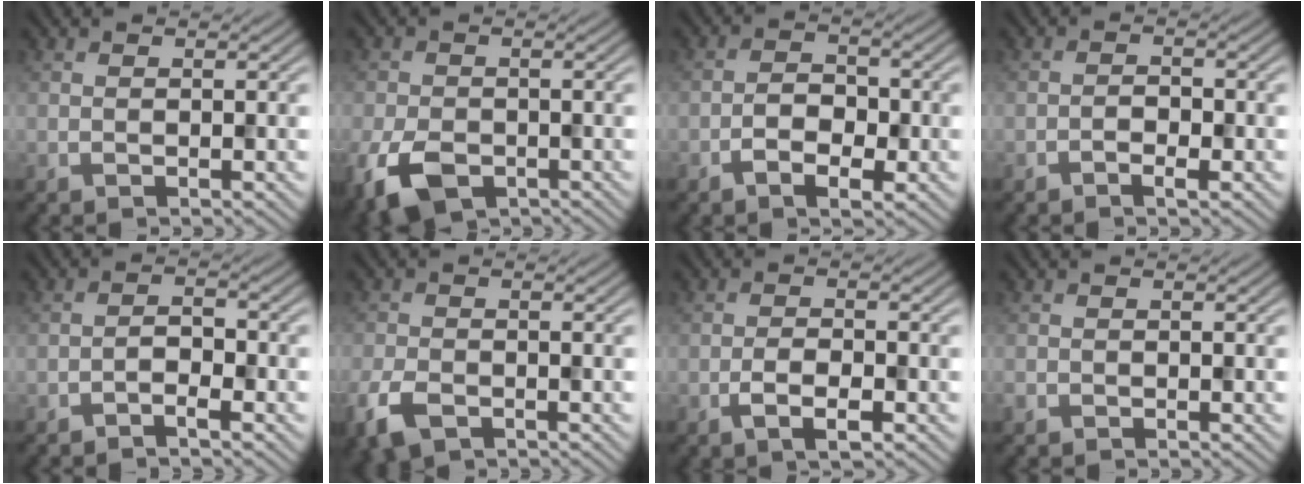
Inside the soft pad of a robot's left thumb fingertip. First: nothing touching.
{"total": 6.6, "force": [-3.2, 4.2, 3.9], "torque": [-0.097, -0.017, -0.066]}
{"total": 4.0, "force": [-1.9, 2.3, 2.7], "torque": [-0.044, 0.005, -0.037]}
{"total": 2.0, "force": [-1.1, 0.9, 1.4], "torque": [-0.021, 0.003, -0.023]}
{"total": 2.0, "force": [-1.4, 0.6, 1.3], "torque": [-0.021, 0.007, -0.032]}
{"total": 4.7, "force": [-2.8, 2.5, 2.9], "torque": [-0.073, -0.012, -0.062]}
{"total": 3.3, "force": [-1.6, 1.3, 2.6], "torque": [-0.053, 0.000, -0.034]}
{"total": 0.8, "force": [-0.5, 0.5, 0.2], "torque": [-0.006, -0.003, -0.012]}